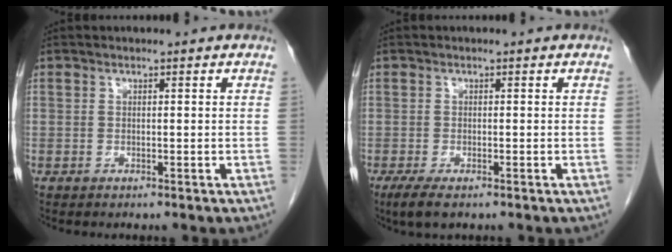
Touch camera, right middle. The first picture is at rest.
{"total": 3.6, "force": [-2.4, 1.0, 2.5], "torque": [-0.050, -0.009, -0.037]}